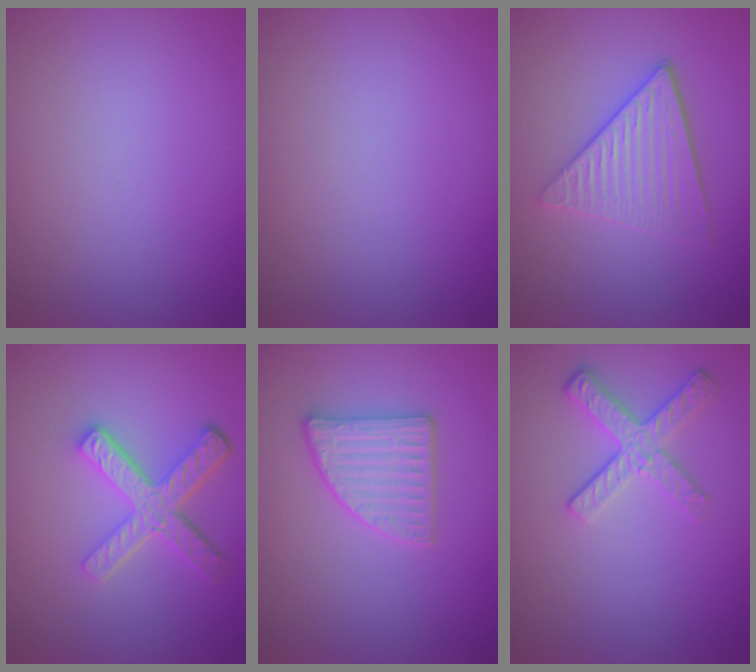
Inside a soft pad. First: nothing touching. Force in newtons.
{"total": 0.0}
{"total": 4.5, "press": 3.5, "slide": 2.8}
{"total": 4.9, "press": 3.6, "slide": 3.3}
{"total": 2.8, "press": 2.8, "slide": 0.4}
{"total": 3.0, "press": 2.3, "slide": 1.9}